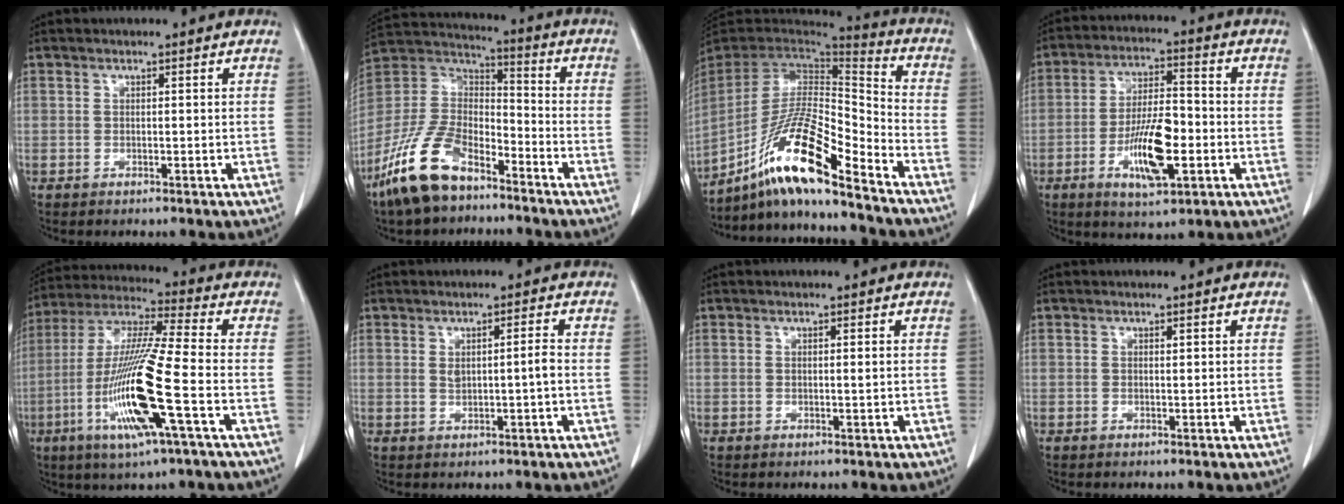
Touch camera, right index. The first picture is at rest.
{"total": 14.7, "force": [-10.0, 6.4, 8.7], "torque": [-0.190, 0.005, -0.196]}
{"total": 17.2, "force": [-11.9, 1.1, 12.4], "torque": [-0.245, -0.005, -0.216]}
{"total": 11.0, "force": [-3.4, 3.0, 10.0], "torque": [-0.190, -0.001, -0.056]}
{"total": 17.0, "force": [-5.3, 0.2, 16.1], "torque": [-0.333, -0.019, -0.106]}
{"total": 2.5, "force": [0.1, 0.2, 2.5], "torque": [-0.046, 0.003, 0.007]}
{"total": 0.6, "force": [0.1, -0.1, 0.6], "torque": [-0.010, -0.002, 0.001]}
{"total": 0.0}